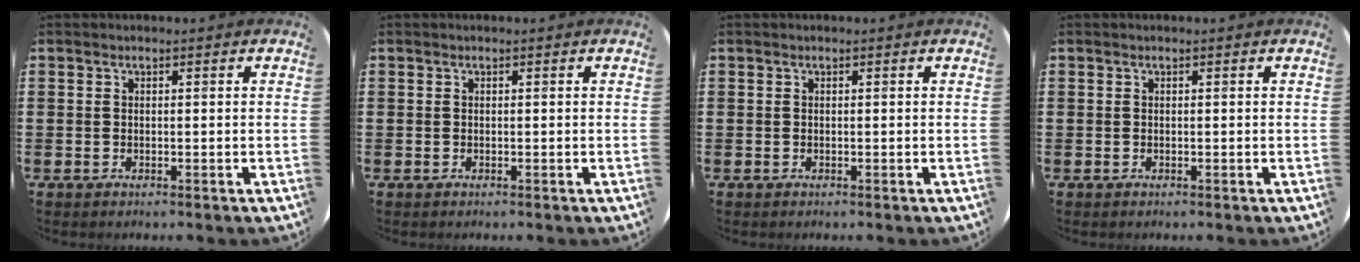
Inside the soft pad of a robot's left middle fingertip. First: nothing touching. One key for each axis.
{"total": 0.0}
{"total": 0.0}
{"total": 0.0}